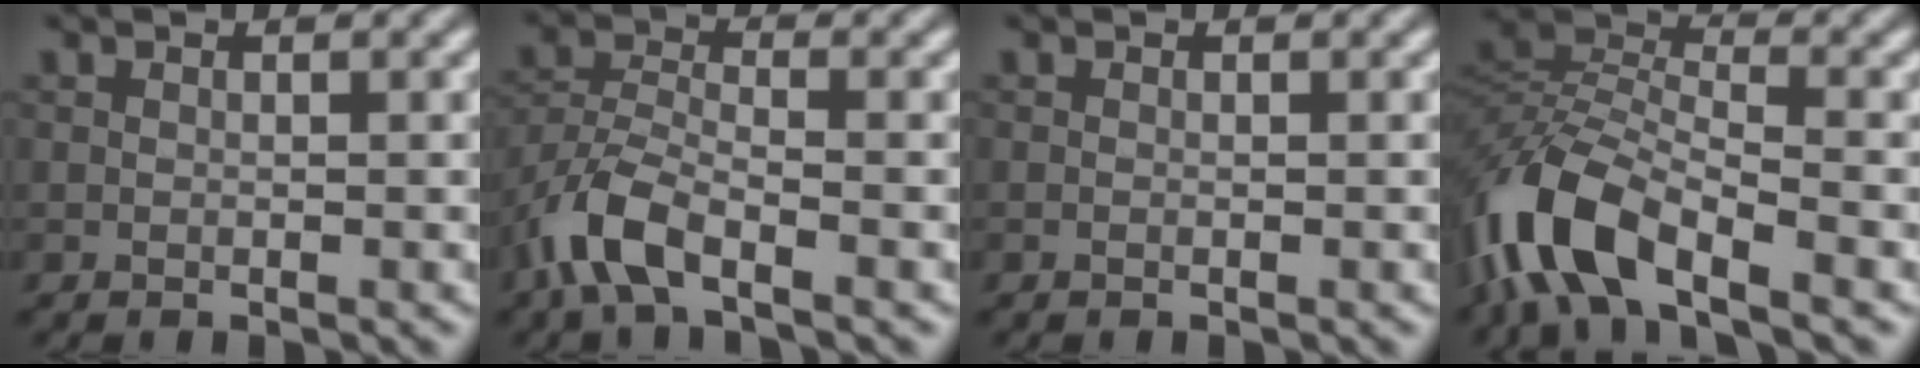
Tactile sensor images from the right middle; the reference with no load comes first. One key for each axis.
{"total": 5.4, "fx": -3.4, "fy": 2.0, "fz": 3.6, "tx": -0.079, "ty": -0.004, "tz": -0.080}
{"total": 0.0}
{"total": 9.4, "fx": -5.4, "fy": 3.8, "fz": 6.7, "tx": -0.140, "ty": 0.005, "tz": -0.117}